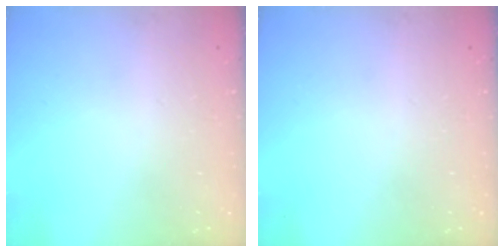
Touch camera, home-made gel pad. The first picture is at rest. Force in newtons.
{"total": 0.0}